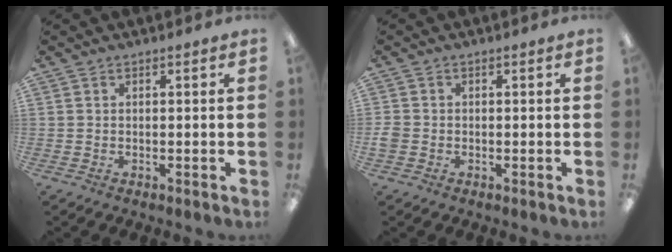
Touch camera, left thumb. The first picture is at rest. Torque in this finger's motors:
{"motor_torque": [-0.21, 0.20, 0.14, -0.03, 0.00]}